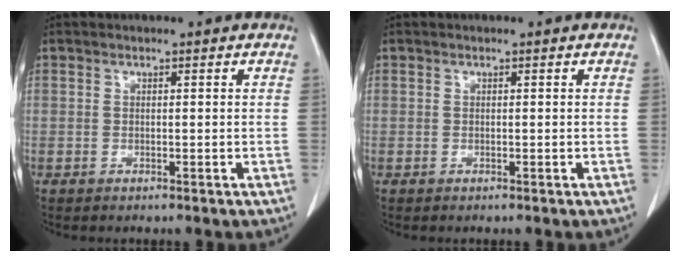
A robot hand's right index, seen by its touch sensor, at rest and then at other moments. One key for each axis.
{"total": 0.0}